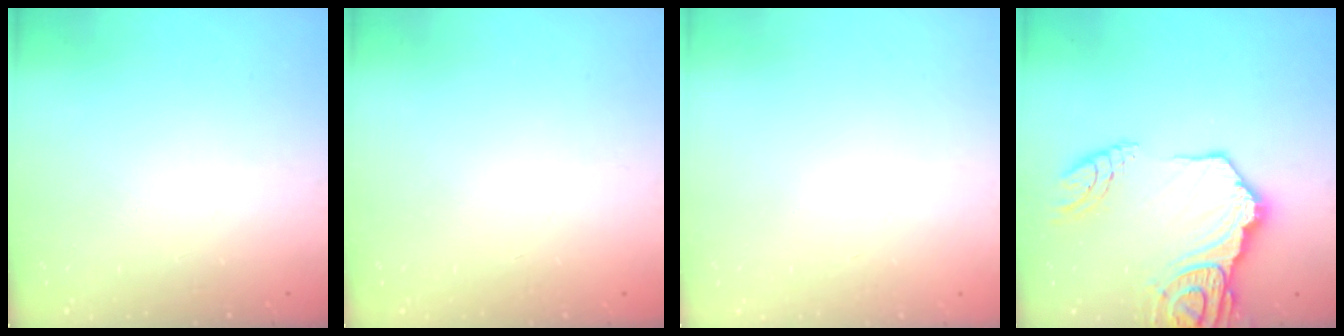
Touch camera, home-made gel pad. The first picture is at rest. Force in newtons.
{"total": 0.0}
{"total": 0.0}
{"total": 22.2, "press": 22.1, "slide": 2.5}